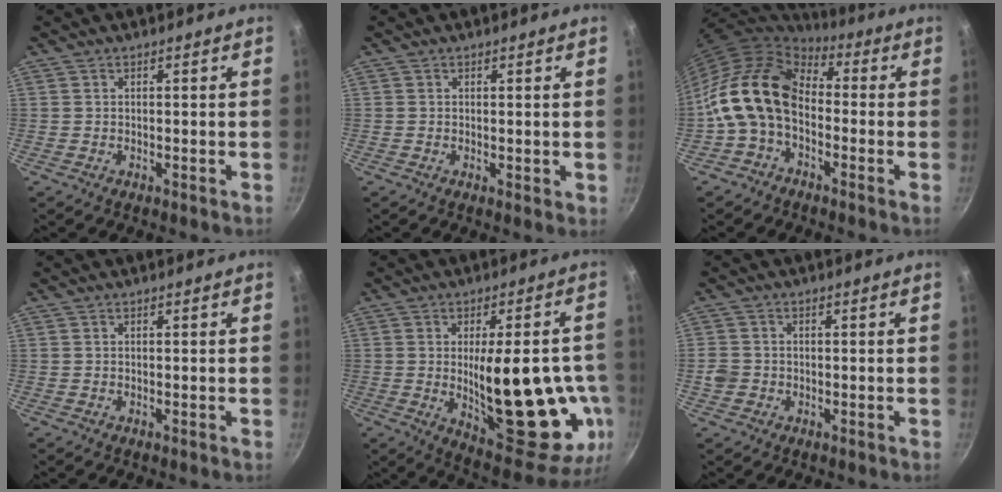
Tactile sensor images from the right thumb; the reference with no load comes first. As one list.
[{"total": 0.8, "force": [0.3, 0.4, 0.6], "torque": [-0.005, -0.006, 0.001]}, {"total": 15.1, "force": [-1.6, 10.4, 10.9], "torque": [-0.178, 0.036, -0.050]}, {"total": 0.0}, {"total": 25.7, "force": [-3.0, 10.0, 23.5], "torque": [-0.290, -0.015, -0.020]}, {"total": 3.4, "force": [-0.7, 3.0, 1.4], "torque": [-0.017, 0.011, -0.014]}]